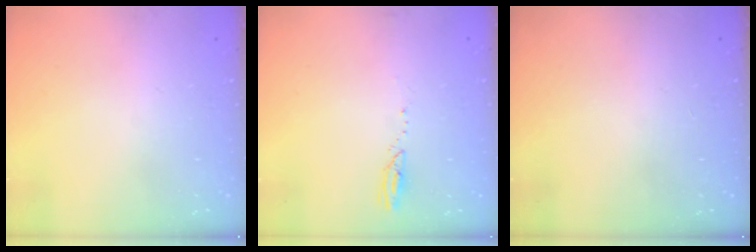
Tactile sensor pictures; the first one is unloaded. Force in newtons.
{"total": 2.4, "press": 2.4, "slide": 0.3}
{"total": 0.0}